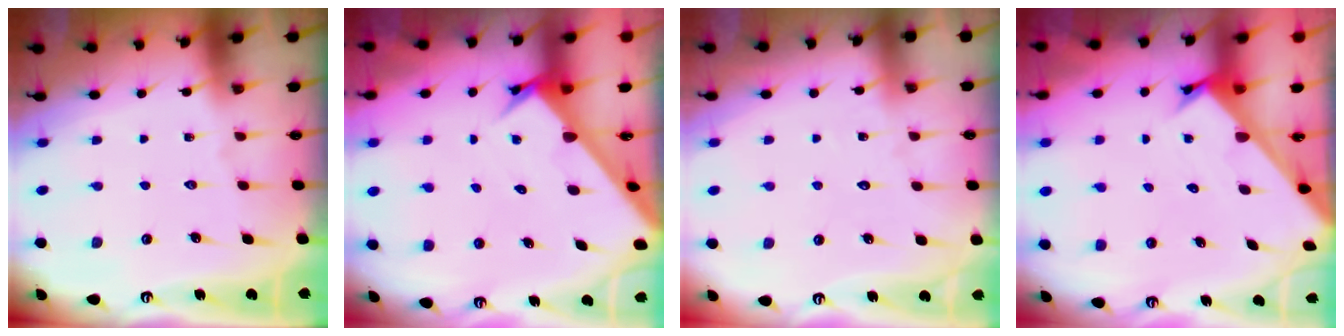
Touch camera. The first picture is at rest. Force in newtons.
{"total": 3.0, "press": 3.0, "slide": 0.3}
{"total": 5.1, "press": 5.1, "slide": 0.6}
{"total": 2.2, "press": 2.2, "slide": 0.1}